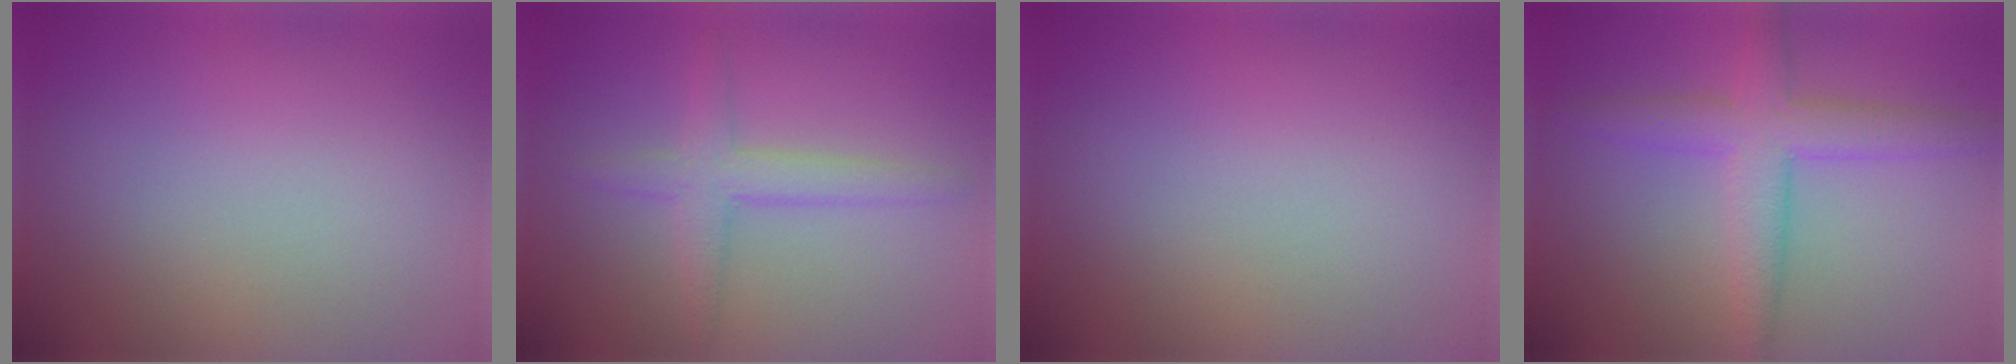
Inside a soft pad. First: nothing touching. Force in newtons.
{"total": 2.7, "press": 2.7, "slide": 0.2}
{"total": 0.0}
{"total": 3.3, "press": 3.3, "slide": 0.2}